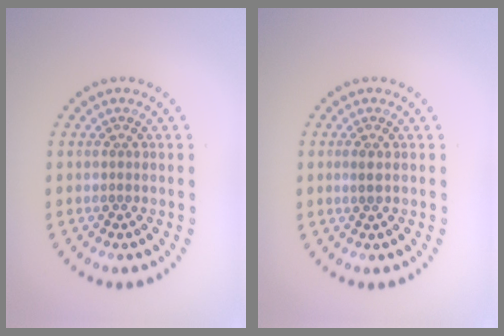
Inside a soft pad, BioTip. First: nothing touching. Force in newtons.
{"total": 0.7, "press": 0.7, "slide": 0.3}